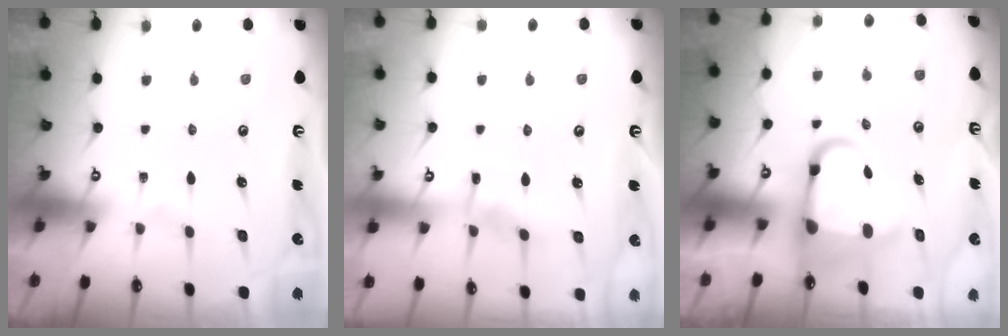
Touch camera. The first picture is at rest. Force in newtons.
{"total": 4.7, "press": 4.7, "slide": 0.5}
{"total": 7.6, "press": 7.3, "slide": 1.8}